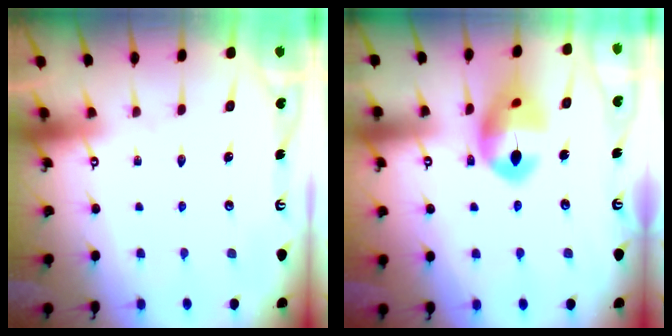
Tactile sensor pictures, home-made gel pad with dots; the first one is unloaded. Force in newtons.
{"total": 13.5, "press": 13.4, "slide": 1.4}